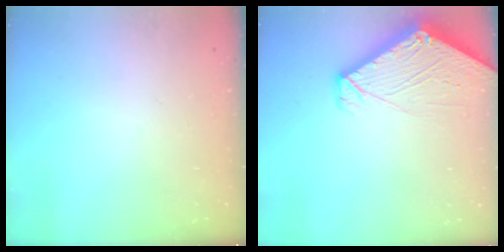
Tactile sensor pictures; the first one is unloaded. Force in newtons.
{"total": 4.9, "press": 4.9, "slide": 0.5}